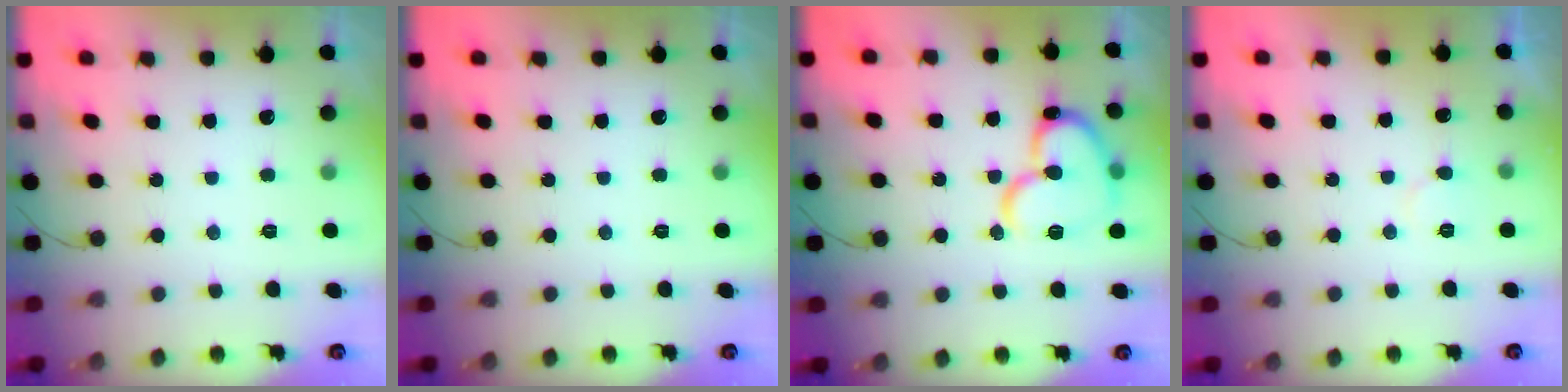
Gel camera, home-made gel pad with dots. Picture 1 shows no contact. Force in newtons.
{"total": 0.0}
{"total": 16.8, "press": 16.7, "slide": 1.9}
{"total": 3.3, "press": 3.3, "slide": 0.3}